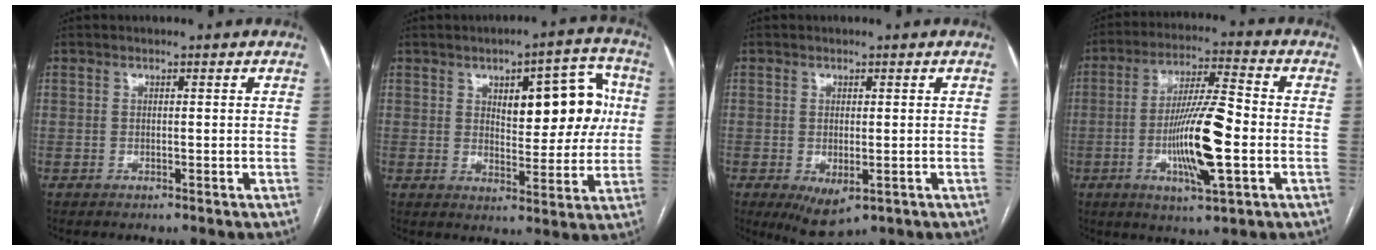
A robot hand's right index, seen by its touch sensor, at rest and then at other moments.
{"total": 11.6, "force": [2.8, 4.5, 10.3], "torque": [-0.127, 0.027, 0.044]}
{"total": 5.3, "force": [-1.9, 2.4, 4.3], "torque": [-0.070, -0.016, -0.015]}
{"total": 13.4, "force": [-2.9, 1.5, 13.0], "torque": [-0.241, -0.006, -0.053]}